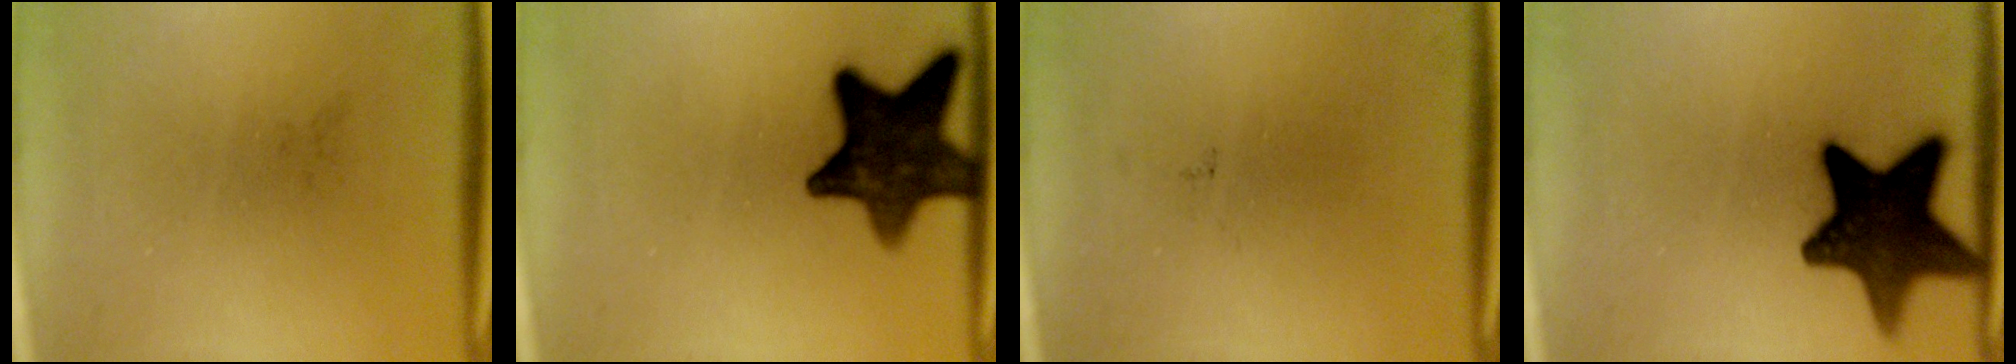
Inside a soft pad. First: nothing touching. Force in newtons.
{"total": 12.7}
{"total": 0.0}
{"total": 14.8}